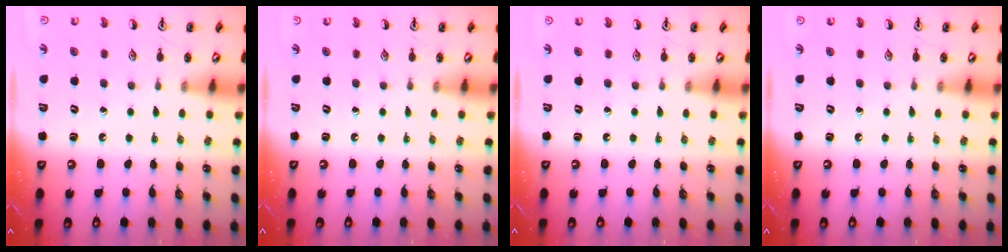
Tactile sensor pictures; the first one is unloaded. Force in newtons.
{"total": 0.0}
{"total": 0.0}
{"total": 0.0}